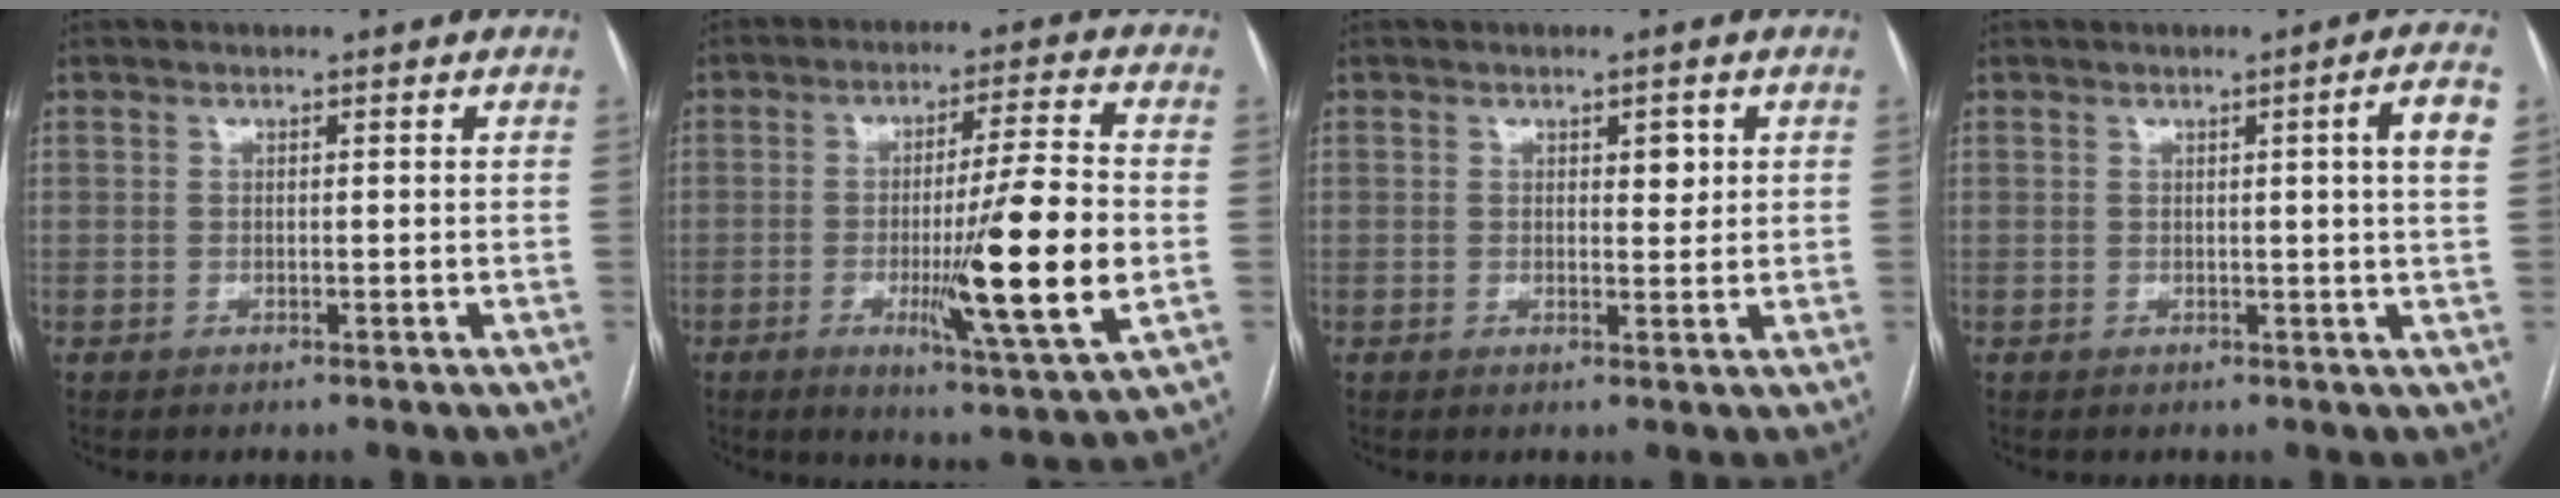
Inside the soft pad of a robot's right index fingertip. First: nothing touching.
{"total": 14.9, "force": [-2.7, -0.4, 14.6], "torque": [-0.233, -0.024, -0.047]}
{"total": 2.2, "force": [0.9, 1.1, 1.8], "torque": [-0.022, -0.001, 0.012]}
{"total": 4.5, "force": [1.1, -0.8, 4.3], "torque": [-0.052, -0.002, 0.012]}